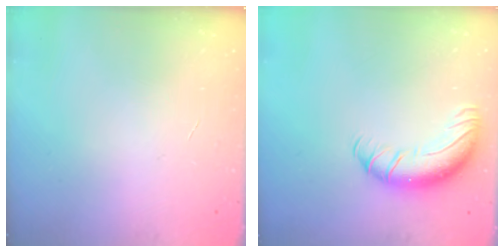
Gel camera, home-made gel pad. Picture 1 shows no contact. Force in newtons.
{"total": 11.2, "press": 10.8, "slide": 2.9}